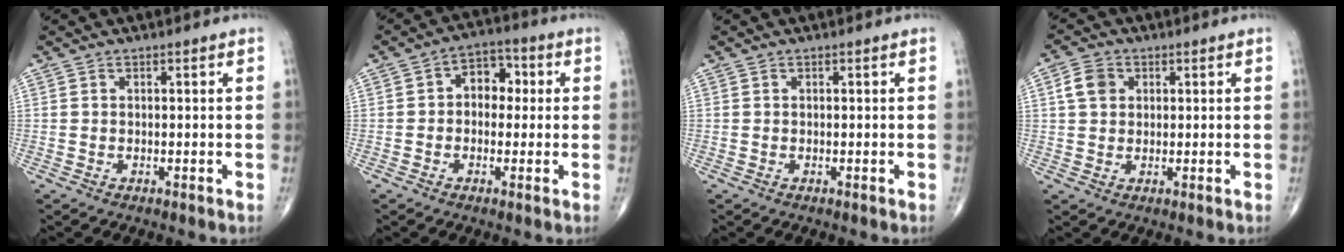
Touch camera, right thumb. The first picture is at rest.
{"total": 7.0, "force": [0.7, 5.0, 4.8], "torque": [-0.038, 0.023, 0.000]}
{"total": 0.0}
{"total": 4.6, "force": [1.3, 3.6, 2.5], "torque": [-0.040, 0.005, 0.021]}